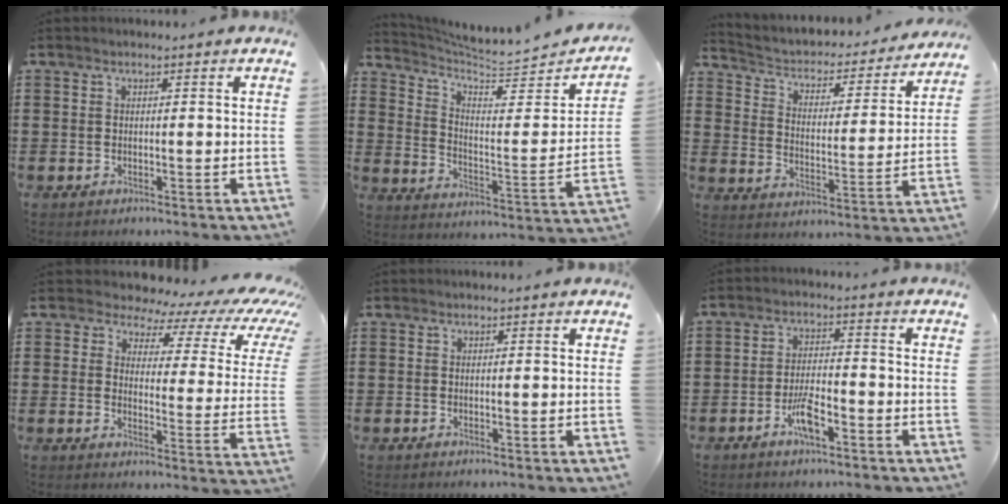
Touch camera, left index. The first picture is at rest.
{"total": 5.1, "force": [4.7, 0.3, 1.9], "torque": [-0.056, -0.048, 0.073]}
{"total": 2.6, "force": [2.2, 1.0, 0.9], "torque": [-0.034, -0.025, 0.027]}
{"total": 5.3, "force": [4.1, 2.4, 2.4], "torque": [-0.055, -0.030, 0.062]}
{"total": 0.0}
{"total": 5.5, "force": [-2.8, 1.7, 4.4], "torque": [-0.092, 0.005, -0.054]}